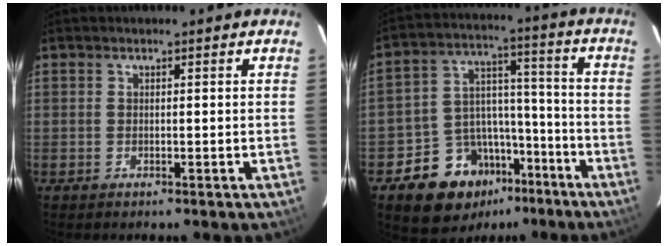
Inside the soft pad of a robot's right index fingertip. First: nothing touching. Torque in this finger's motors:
{"motor_torque": [0.30, -0.57, -0.04, -0.11]}